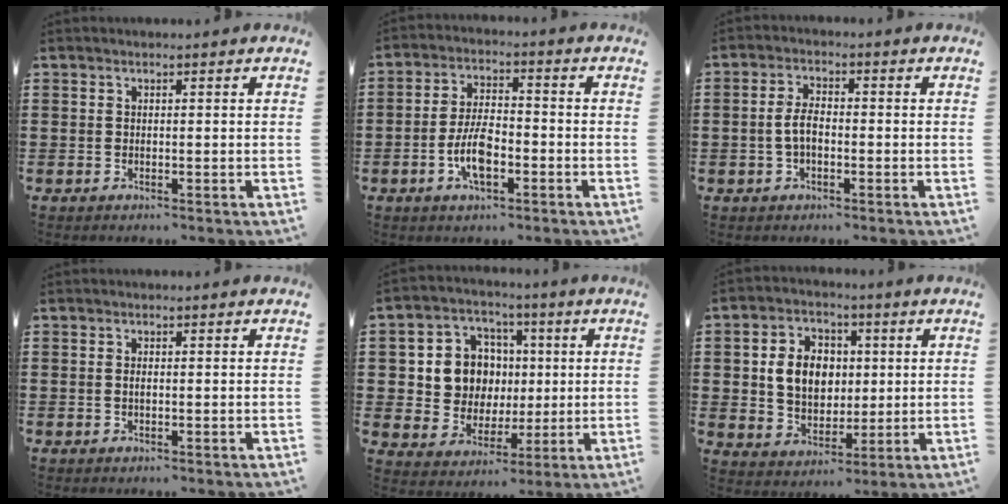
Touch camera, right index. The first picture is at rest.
{"total": 6.9, "force": [-2.3, 3.1, 5.7], "torque": [-0.130, 0.003, -0.049]}
{"total": 3.9, "force": [-0.6, 2.0, 3.3], "torque": [-0.075, 0.001, -0.017]}
{"total": 0.8, "force": [-0.1, 0.3, 0.8], "torque": [-0.015, 0.000, -0.002]}
{"total": 9.1, "force": [1.0, 8.3, 3.7], "torque": [-0.099, 0.018, 0.025]}
{"total": 8.1, "force": [0.9, 6.5, 4.8], "torque": [-0.103, 0.014, 0.011]}